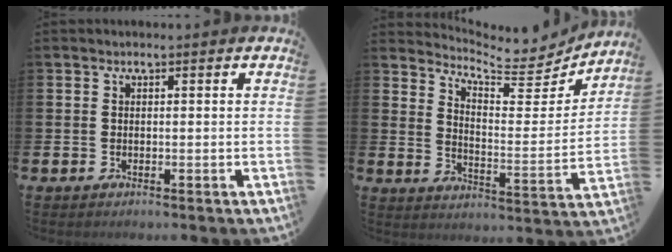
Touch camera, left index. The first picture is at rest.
{"total": 6.5, "force": [6.3, 1.5, 1.0], "torque": [-0.035, -0.065, 0.103]}